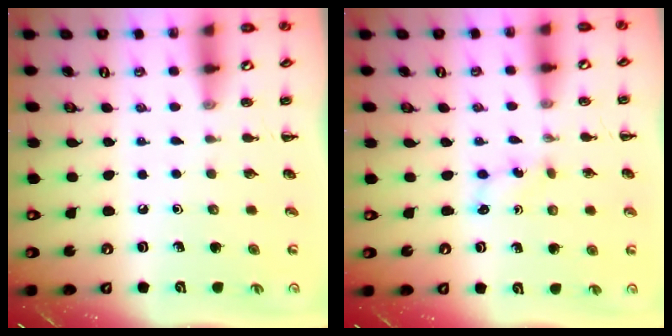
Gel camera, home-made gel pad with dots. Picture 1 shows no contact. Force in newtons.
{"total": 2.8, "press": 2.6, "slide": 1.0}